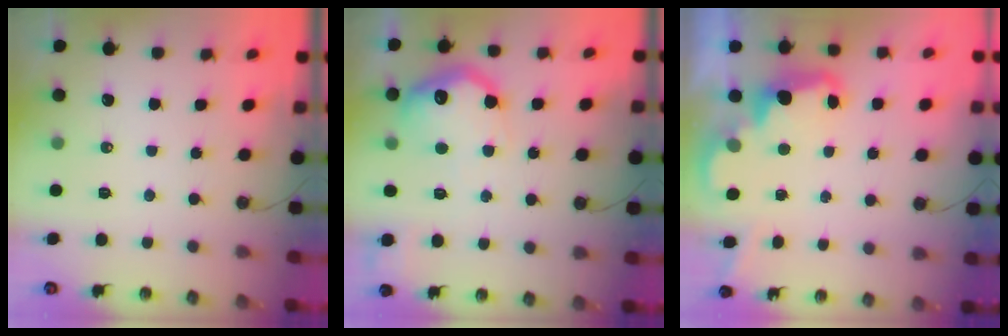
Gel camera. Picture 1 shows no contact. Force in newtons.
{"total": 17.7, "press": 17.6, "slide": 1.4}
{"total": 3.3, "press": 3.2, "slide": 0.7}